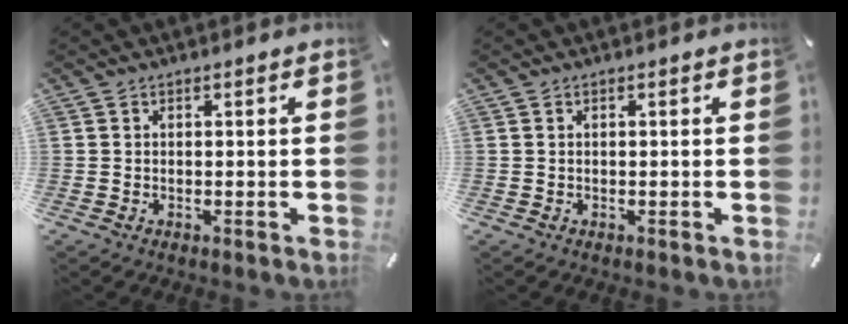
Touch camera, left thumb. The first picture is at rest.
{"total": 0.0}